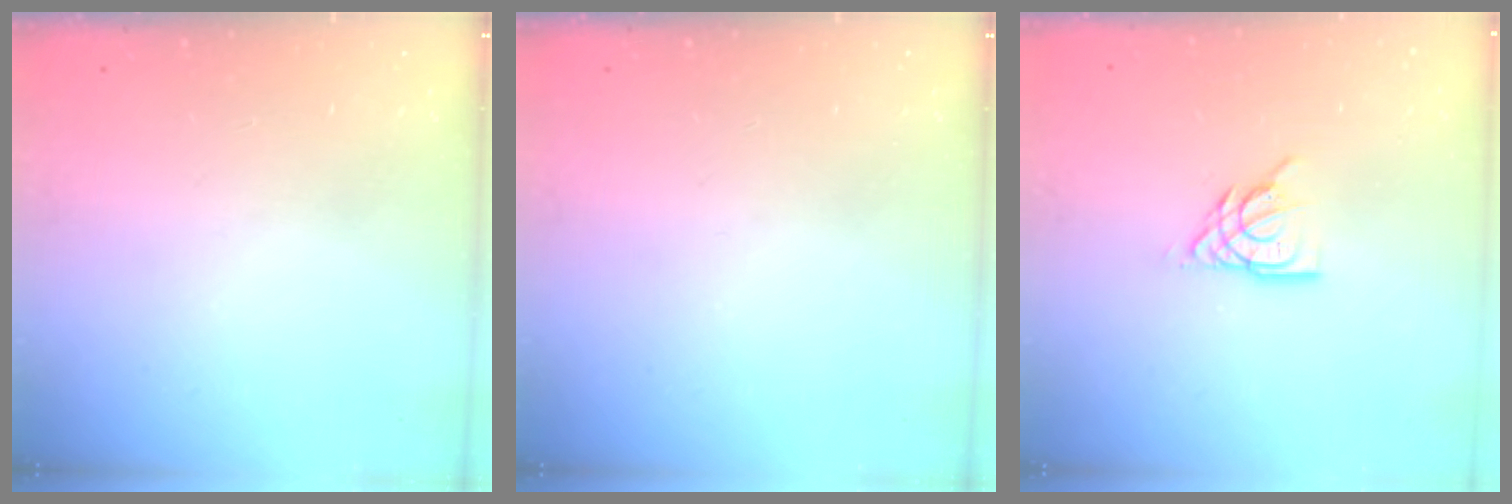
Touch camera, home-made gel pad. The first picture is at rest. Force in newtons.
{"total": 0.0}
{"total": 10.2, "press": 10.1, "slide": 1.4}